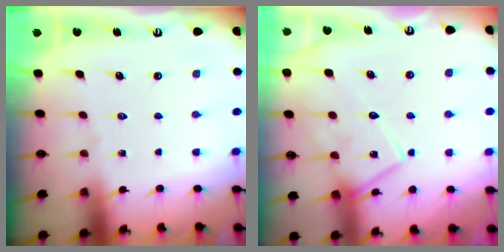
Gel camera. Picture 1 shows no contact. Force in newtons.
{"total": 12.3, "press": 12.3, "slide": 0.5}